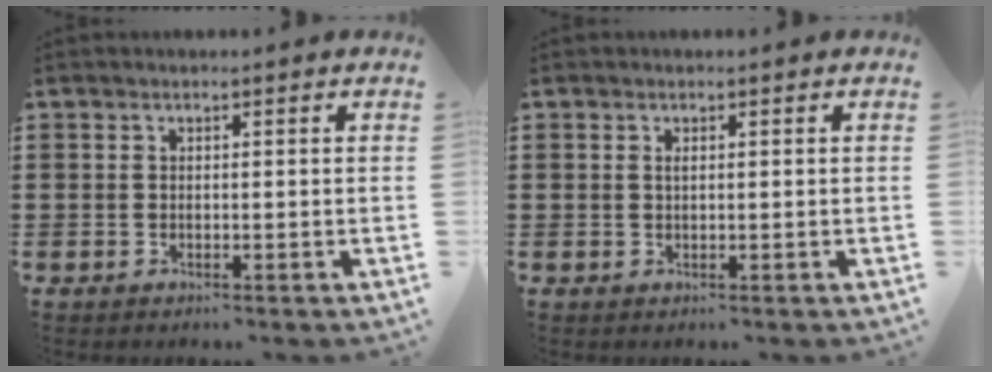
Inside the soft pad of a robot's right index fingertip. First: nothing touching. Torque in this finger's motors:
{"motor_torque": [0.46, 0.39, 0.02, 0.03]}